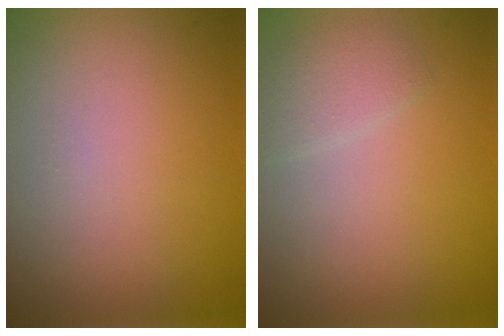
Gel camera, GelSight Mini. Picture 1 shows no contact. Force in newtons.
{"total": 1.5, "press": 1.5, "slide": 0.1}